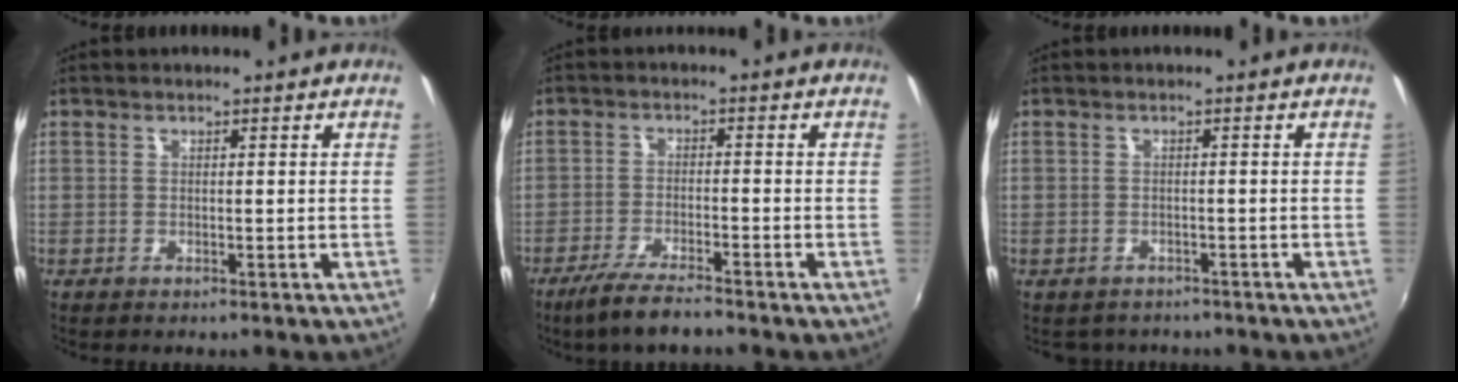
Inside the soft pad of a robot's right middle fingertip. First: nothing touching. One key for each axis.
{"total": 6.8, "fx": -5.5, "fy": 0.6, "fz": 3.8, "tx": -0.094, "ty": -0.014, "tz": -0.101}
{"total": 2.9, "fx": -2.4, "fy": 1.6, "fz": 0.4, "tx": -0.015, "ty": -0.009, "tz": -0.033}